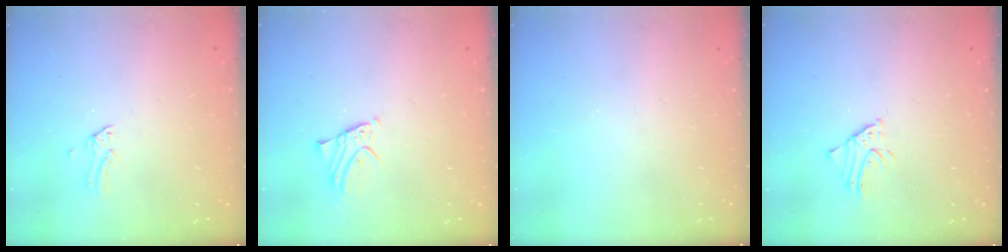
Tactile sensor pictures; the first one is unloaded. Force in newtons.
{"total": 1.8, "press": 1.8, "slide": 0.4}
{"total": 0.0}
{"total": 2.2, "press": 2.2, "slide": 0.1}